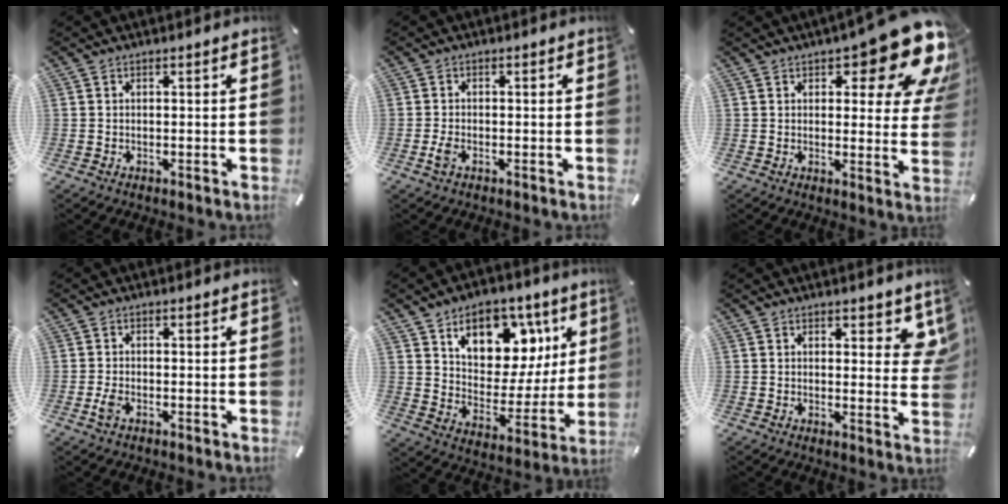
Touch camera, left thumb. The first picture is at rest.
{"total": 2.3, "force": [-1.0, 1.1, 1.7], "torque": [-0.044, -0.002, -0.022]}
{"total": 16.4, "force": [9.6, 6.1, 11.9], "torque": [-0.144, -0.072, 0.159]}
{"total": 2.5, "force": [-1.1, 1.3, 1.9], "torque": [-0.046, -0.001, -0.023]}
{"total": 14.7, "force": [8.3, 10.1, 6.8], "torque": [-0.091, -0.054, 0.147]}
{"total": 5.4, "force": [3.1, 2.9, 3.3], "torque": [-0.024, -0.022, 0.048]}